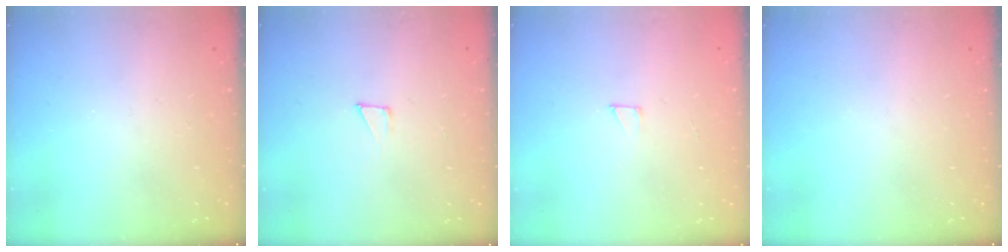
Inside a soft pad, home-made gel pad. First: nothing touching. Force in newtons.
{"total": 4.3, "press": 4.2, "slide": 0.3}
{"total": 2.0, "press": 2.0, "slide": 0.0}
{"total": 0.0}